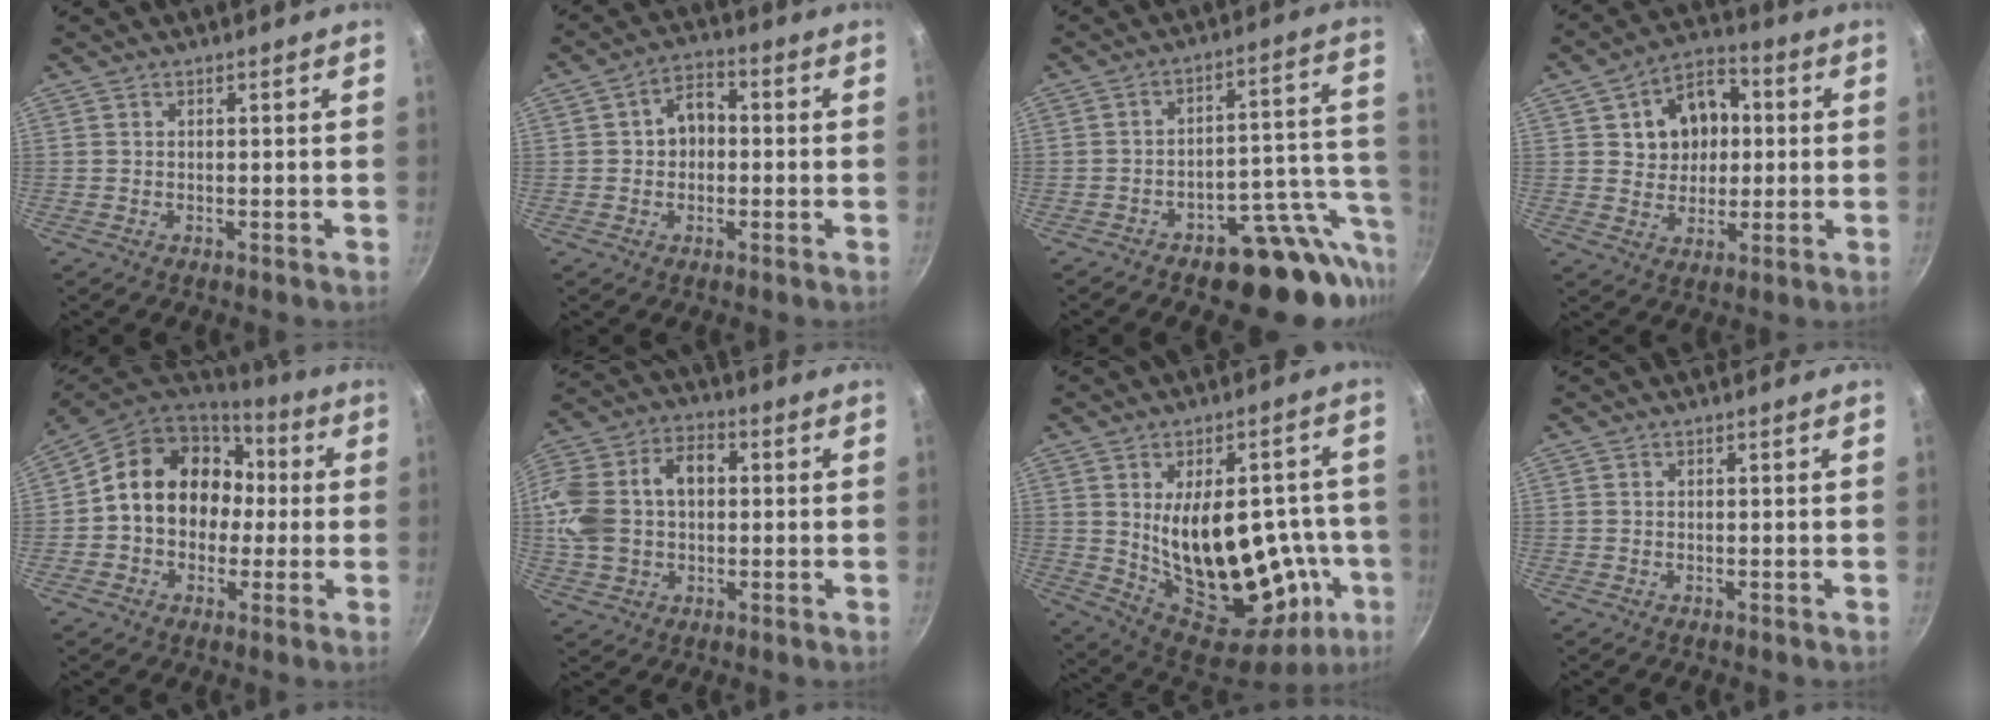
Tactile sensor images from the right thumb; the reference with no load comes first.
{"total": 6.3, "force": [0.1, 4.8, 4.1], "torque": [-0.031, 0.017, -0.006]}
{"total": 15.6, "force": [-8.4, 8.3, 10.1], "torque": [-0.050, 0.060, -0.113]}
{"total": 12.2, "force": [2.3, 9.6, 7.2], "torque": [-0.074, 0.008, 0.032]}
{"total": 17.7, "force": [1.0, 14.4, 10.1], "torque": [-0.130, 0.048, 0.008]}
{"total": 17.5, "force": [1.3, 12.4, 12.3], "torque": [-0.237, 0.044, 0.016]}
{"total": 27.2, "force": [-2.6, 15.1, 22.5], "torque": [-0.284, -0.001, -0.004]}
{"total": 0.0}